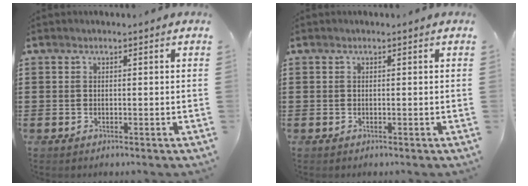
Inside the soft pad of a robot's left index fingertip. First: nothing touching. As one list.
[{"total": 0.0}]